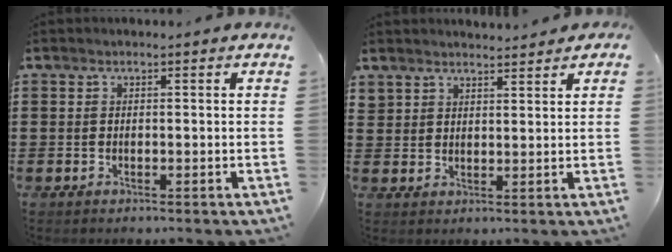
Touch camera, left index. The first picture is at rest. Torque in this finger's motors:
{"motor_torque": [1.10, -1.03, 0.47, 0.07]}